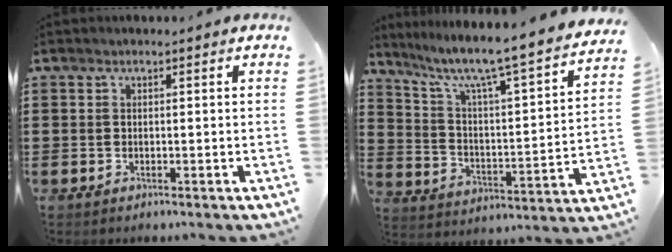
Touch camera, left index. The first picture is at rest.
{"total": 6.7, "force": [5.6, -0.2, 3.7], "torque": [-0.098, -0.056, 0.083]}